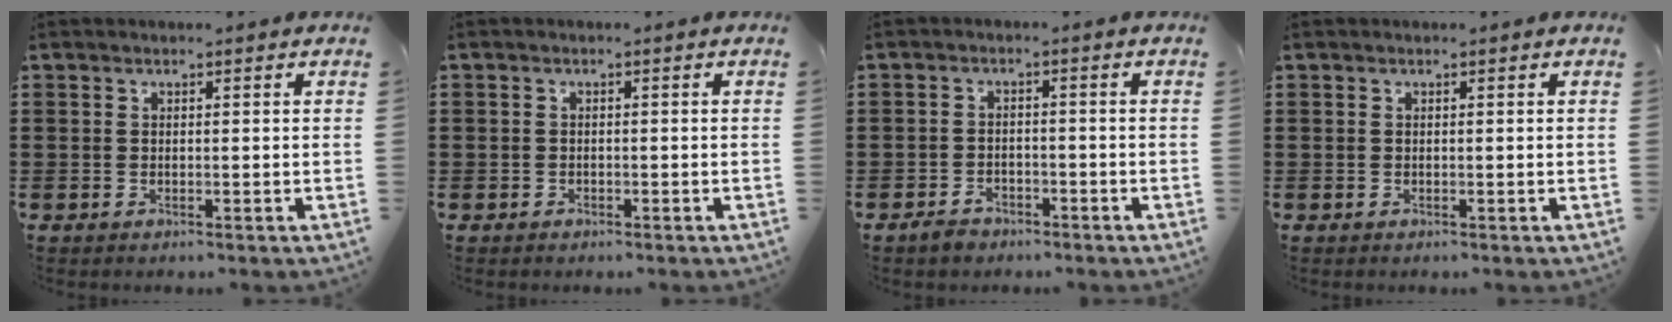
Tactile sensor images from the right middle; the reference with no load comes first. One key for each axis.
{"total": 1.1, "fx": -0.5, "fy": 0.9, "fz": 0.1, "tx": -0.003, "ty": 0.003, "tz": -0.012}
{"total": 2.4, "fx": -2.0, "fy": 1.2, "fz": 0.5, "tx": -0.015, "ty": 0.005, "tz": -0.043}
{"total": 0.0}